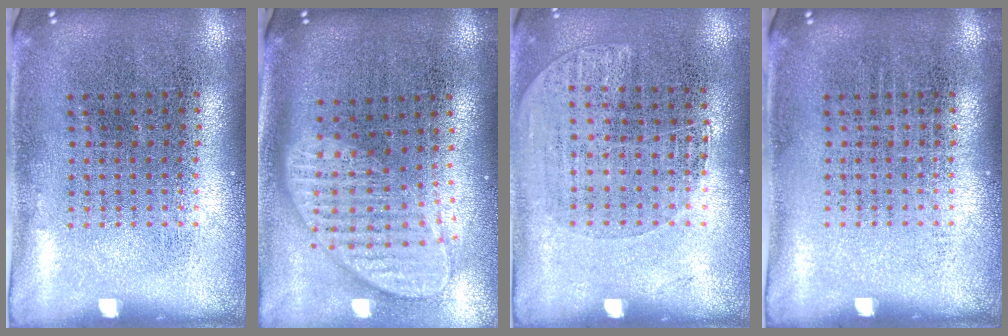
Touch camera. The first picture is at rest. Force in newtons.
{"total": 2.0, "press": 1.6, "slide": 1.2}
{"total": 1.1, "press": 1.0, "slide": 0.5}
{"total": 0.0}